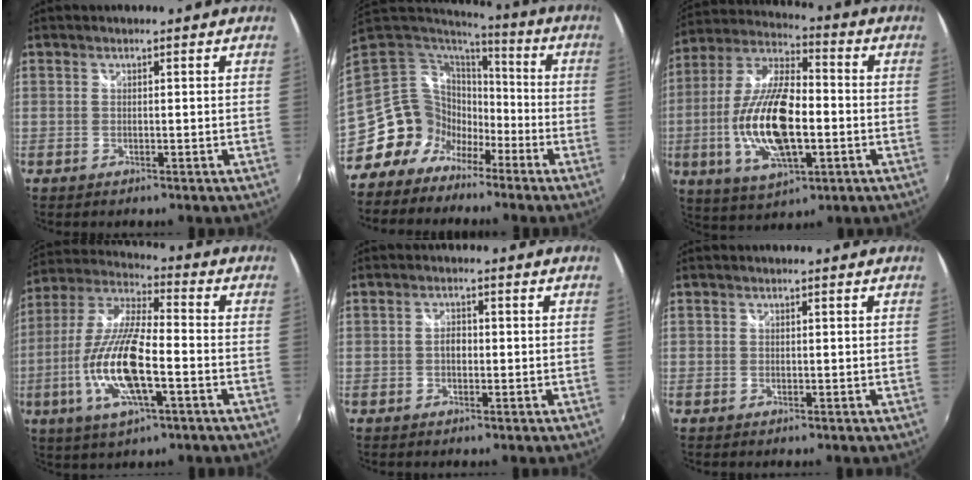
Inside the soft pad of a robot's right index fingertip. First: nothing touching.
{"total": 13.8, "force": [-7.9, 10.7, 3.6], "torque": [-0.091, 0.022, -0.140]}
{"total": 18.6, "force": [-3.6, 7.7, 16.6], "torque": [-0.340, -0.007, -0.063]}
{"total": 16.9, "force": [-4.9, 4.8, 15.5], "torque": [-0.319, -0.013, -0.097]}
{"total": 2.0, "force": [-0.3, 1.4, 1.4], "torque": [-0.025, 0.006, -0.007]}
{"total": 0.6, "force": [-0.1, 0.6, 0.0], "torque": [0.001, -0.001, -0.003]}